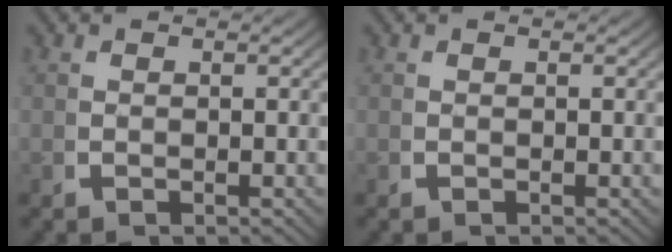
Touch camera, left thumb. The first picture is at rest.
{"total": 0.0}